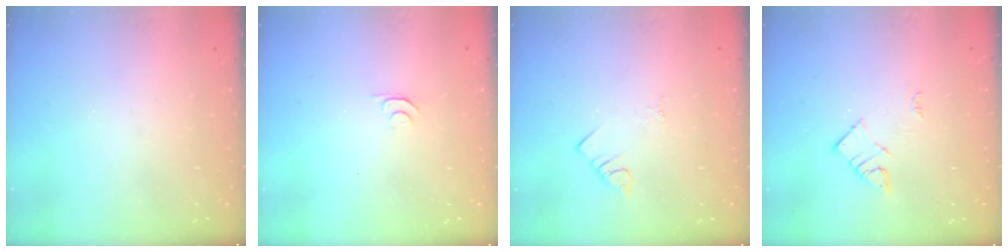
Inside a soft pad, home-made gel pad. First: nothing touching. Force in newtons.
{"total": 4.6, "press": 4.5, "slide": 0.7}
{"total": 2.8, "press": 2.8, "slide": 0.4}
{"total": 4.6, "press": 4.6, "slide": 0.3}